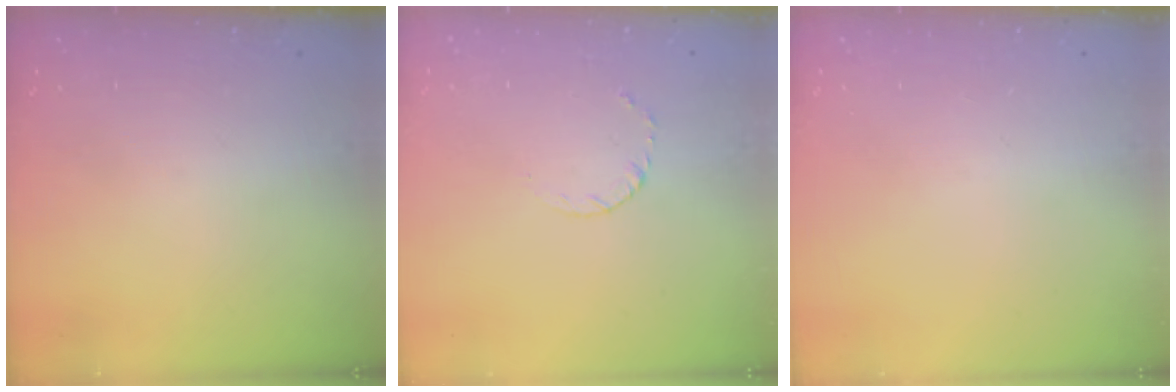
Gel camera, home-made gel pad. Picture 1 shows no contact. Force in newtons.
{"total": 3.1, "press": 3.1, "slide": 0.3}
{"total": 0.0}